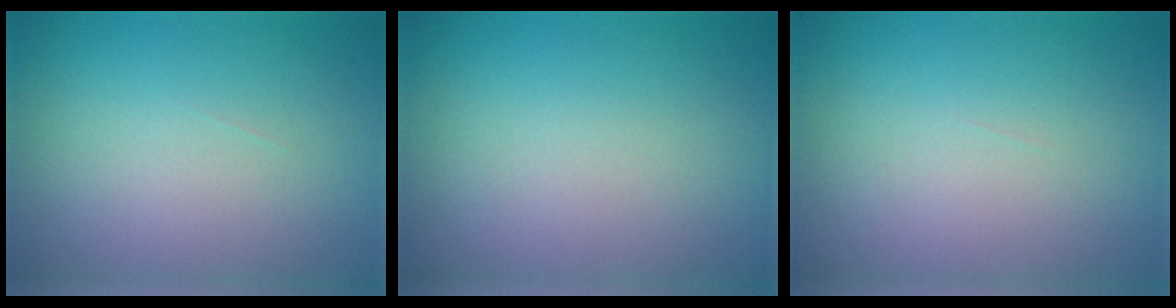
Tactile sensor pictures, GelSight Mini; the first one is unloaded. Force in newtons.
{"total": 0.0}
{"total": 0.0}